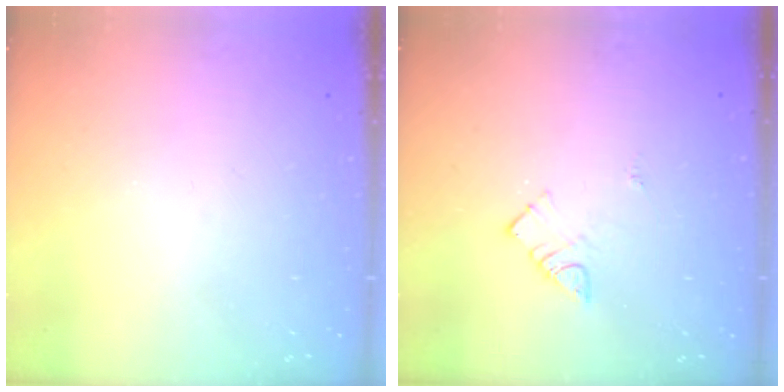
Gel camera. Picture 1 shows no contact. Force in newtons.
{"total": 5.2, "press": 5.2, "slide": 0.2}